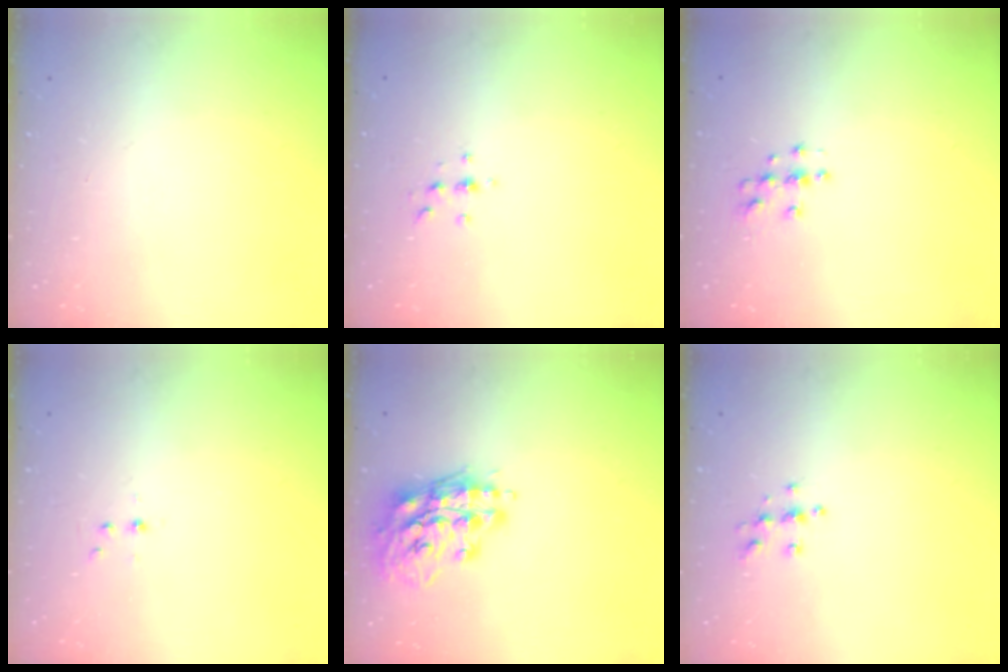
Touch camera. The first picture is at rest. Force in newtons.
{"total": 2.3, "press": 2.2, "slide": 0.2}
{"total": 3.7, "press": 3.7, "slide": 0.2}
{"total": 3.0, "press": 2.6, "slide": 1.5}
{"total": 14.9, "press": 14.9, "slide": 1.6}
{"total": 4.4, "press": 4.4, "slide": 0.3}